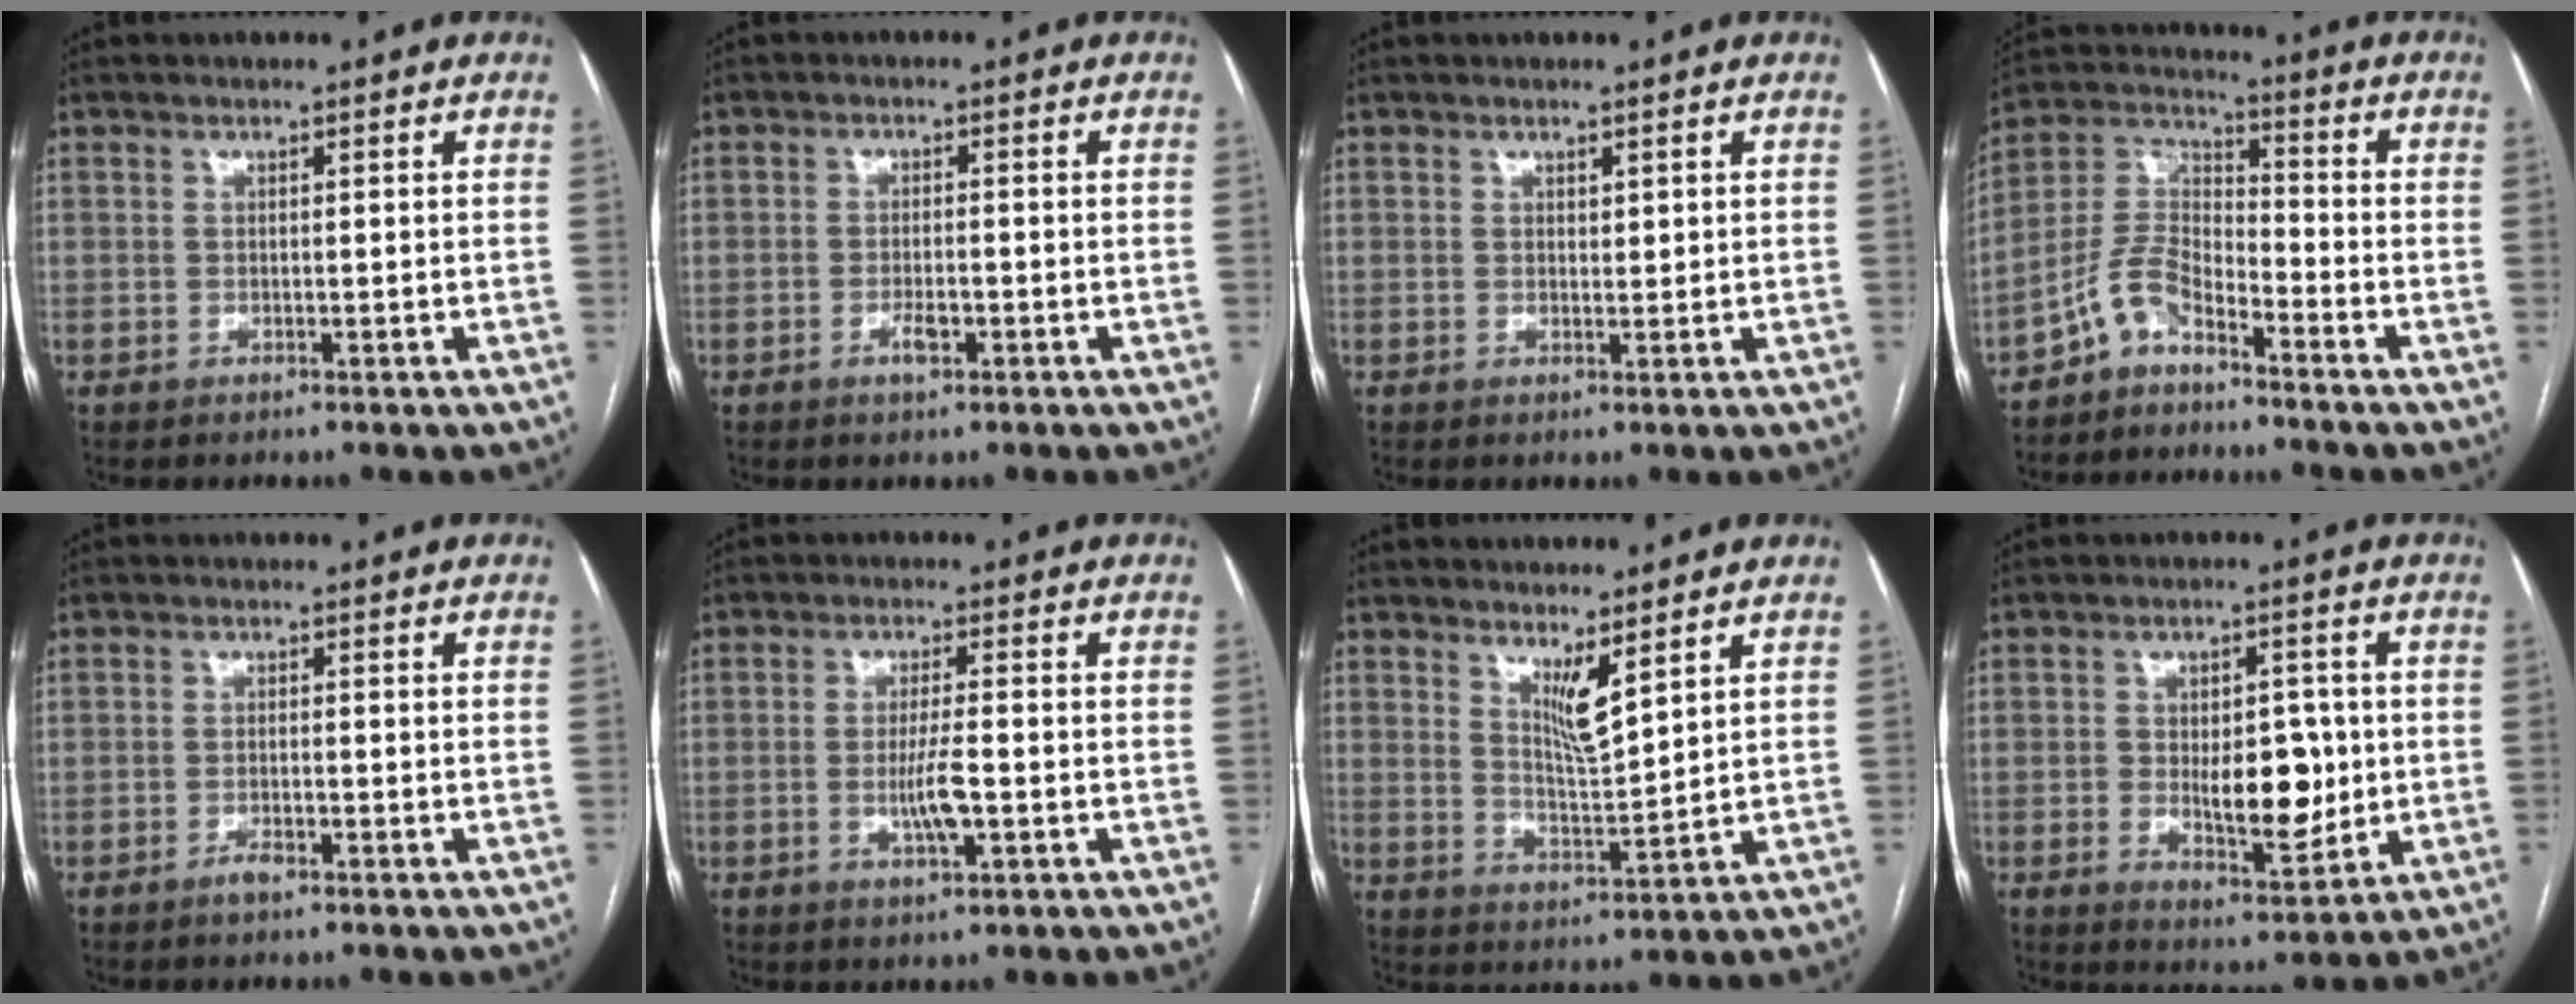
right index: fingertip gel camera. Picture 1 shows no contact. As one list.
[{"total": 2.6, "force": [-1.2, 0.8, 2.2], "torque": [-0.039, 0.001, -0.018]}, {"total": 0.8, "force": [0.5, 0.4, 0.5], "torque": [-0.004, -0.004, 0.008]}, {"total": 7.3, "force": [-5.5, 2.8, 4.0], "torque": [-0.088, 0.021, -0.114]}, {"total": 1.7, "force": [-1.2, 0.3, 1.2], "torque": [-0.023, 0.000, -0.020]}, {"total": 4.9, "force": [-1.2, 0.6, 4.7], "torque": [-0.091, -0.006, -0.020]}, {"total": 4.8, "force": [3.2, 0.3, 3.6], "torque": [-0.067, -0.021, 0.064]}, {"total": 9.1, "force": [-0.4, 4.0, 8.2], "torque": [-0.117, -0.001, 0.003]}]